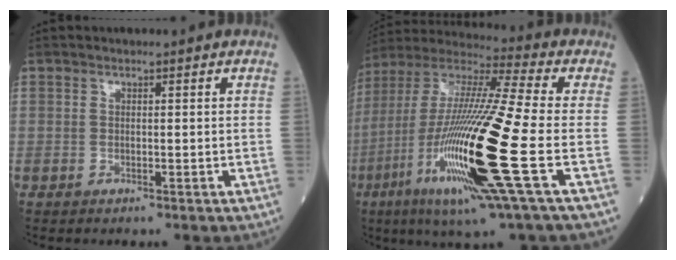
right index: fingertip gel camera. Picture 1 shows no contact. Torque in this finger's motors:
{"motor_torque": [2.14, 0.00, 1.06, 0.21]}